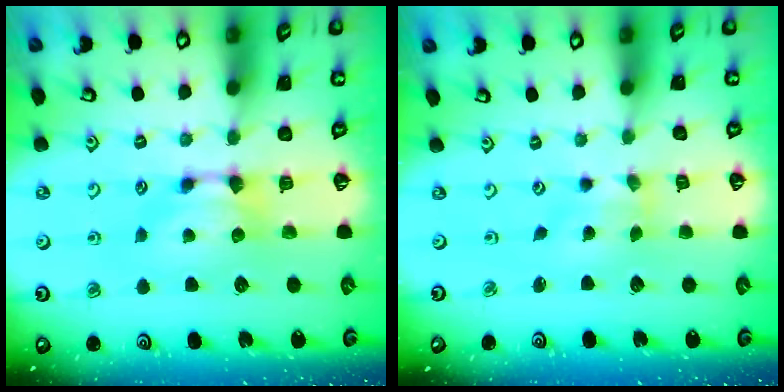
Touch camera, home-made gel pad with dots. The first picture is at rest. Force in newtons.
{"total": 1.4, "press": 1.0, "slide": 0.9}